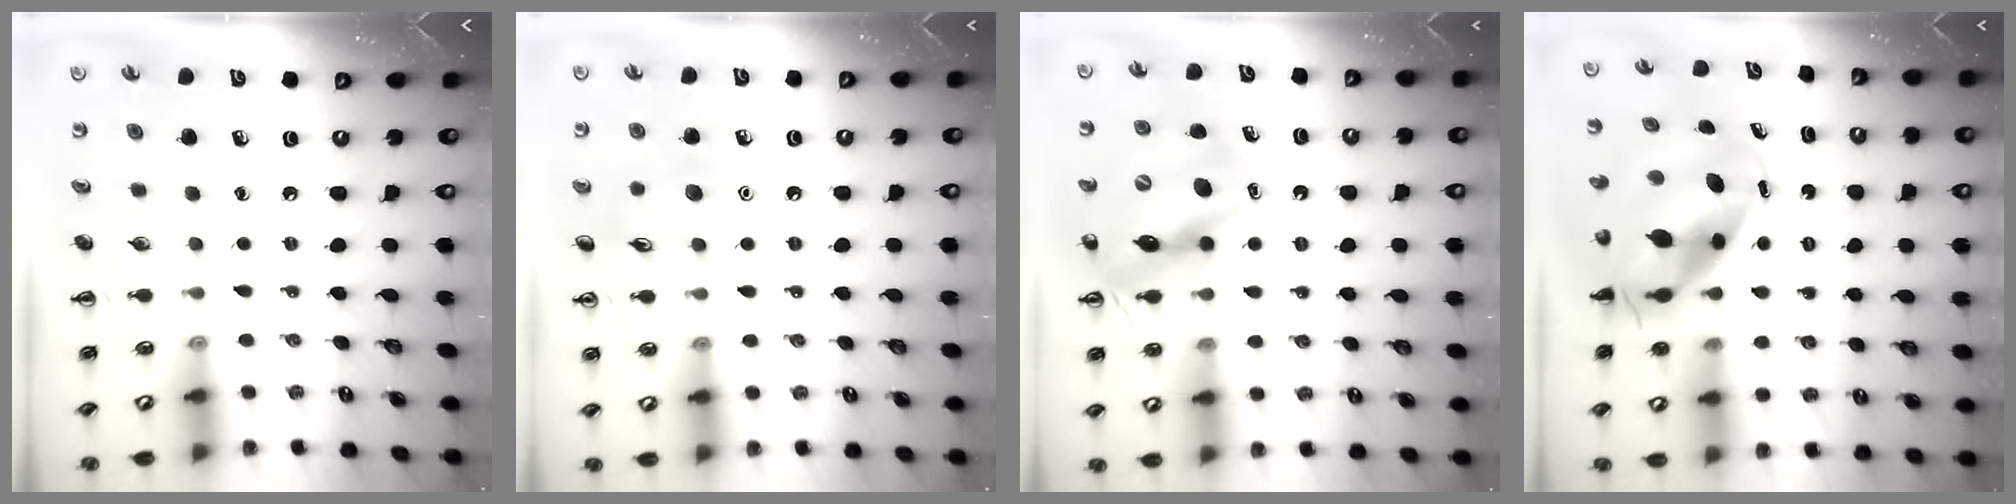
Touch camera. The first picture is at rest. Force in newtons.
{"total": 7.7, "press": 7.7, "slide": 1.0}
{"total": 13.3, "press": 12.7, "slide": 4.0}
{"total": 8.7, "press": 8.4, "slide": 2.2}